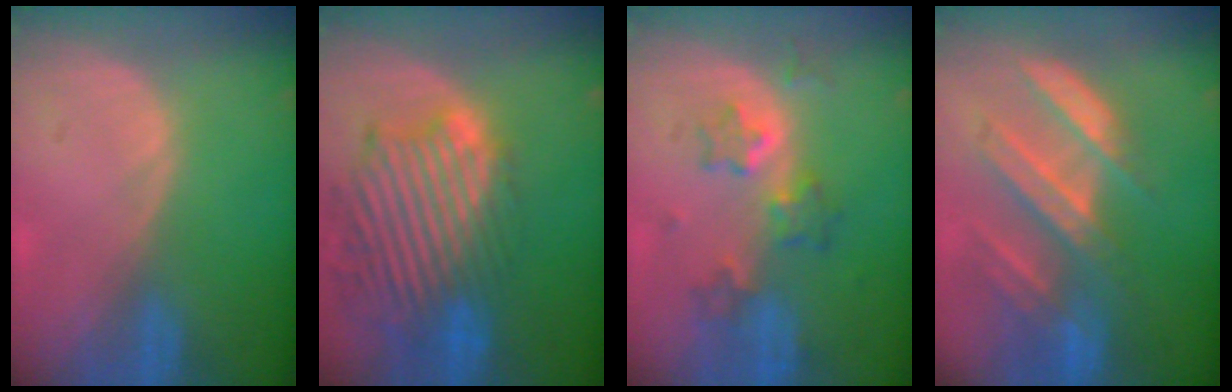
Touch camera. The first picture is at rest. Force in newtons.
{"total": 13.7, "press": 11.9, "slide": 6.9}
{"total": 6.0, "press": 5.7, "slide": 1.8}
{"total": 8.4, "press": 7.9, "slide": 3.0}